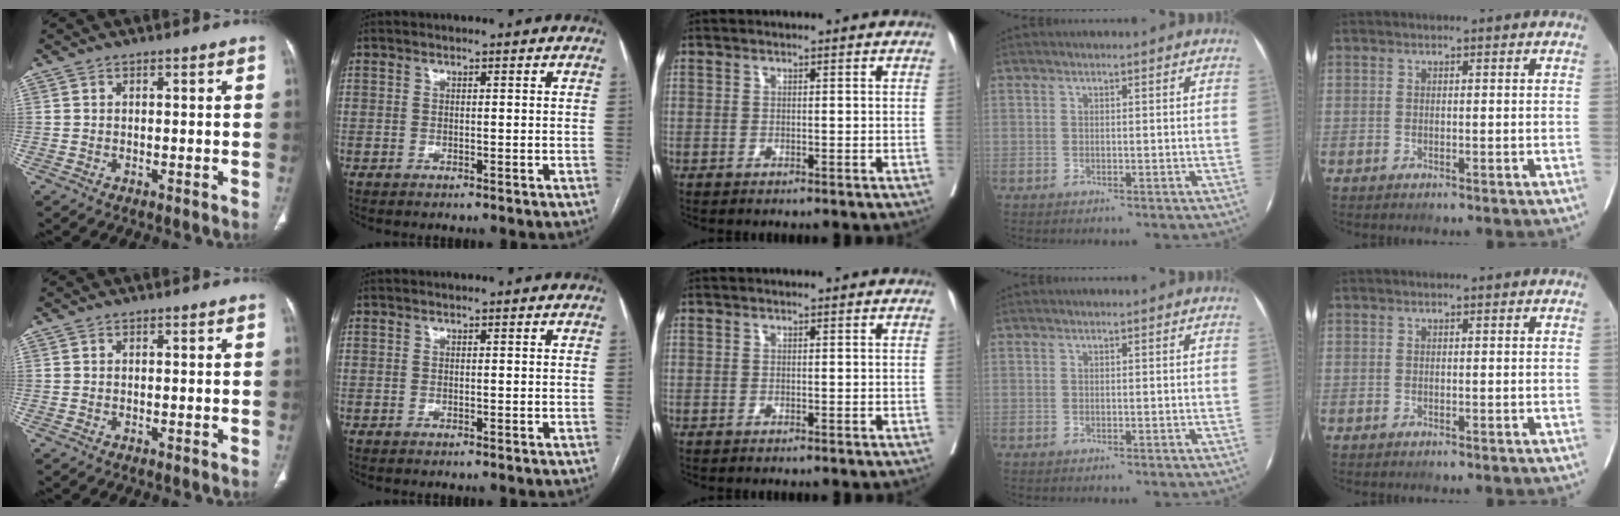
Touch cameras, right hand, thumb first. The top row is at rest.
{}